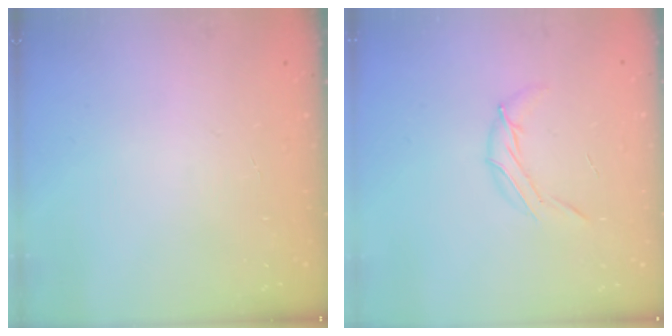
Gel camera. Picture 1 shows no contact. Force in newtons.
{"total": 7.4, "press": 7.2, "slide": 1.3}